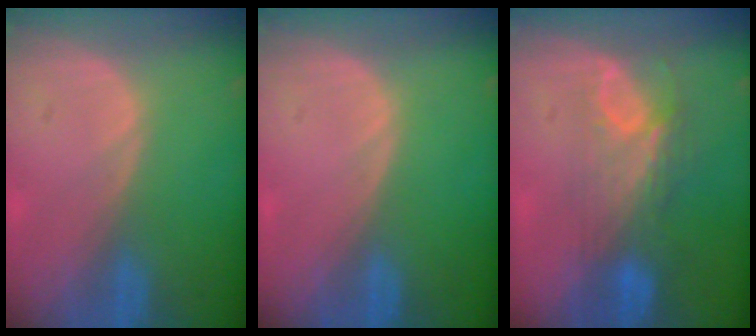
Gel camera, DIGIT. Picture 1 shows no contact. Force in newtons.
{"total": 0.0}
{"total": 7.6, "press": 6.6, "slide": 3.7}